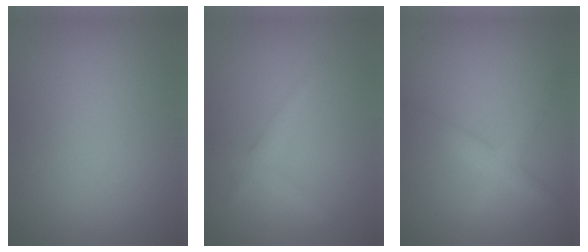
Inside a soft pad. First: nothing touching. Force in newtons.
{"total": 2.0, "press": 2.0, "slide": 0.2}
{"total": 2.4, "press": 2.4, "slide": 0.1}